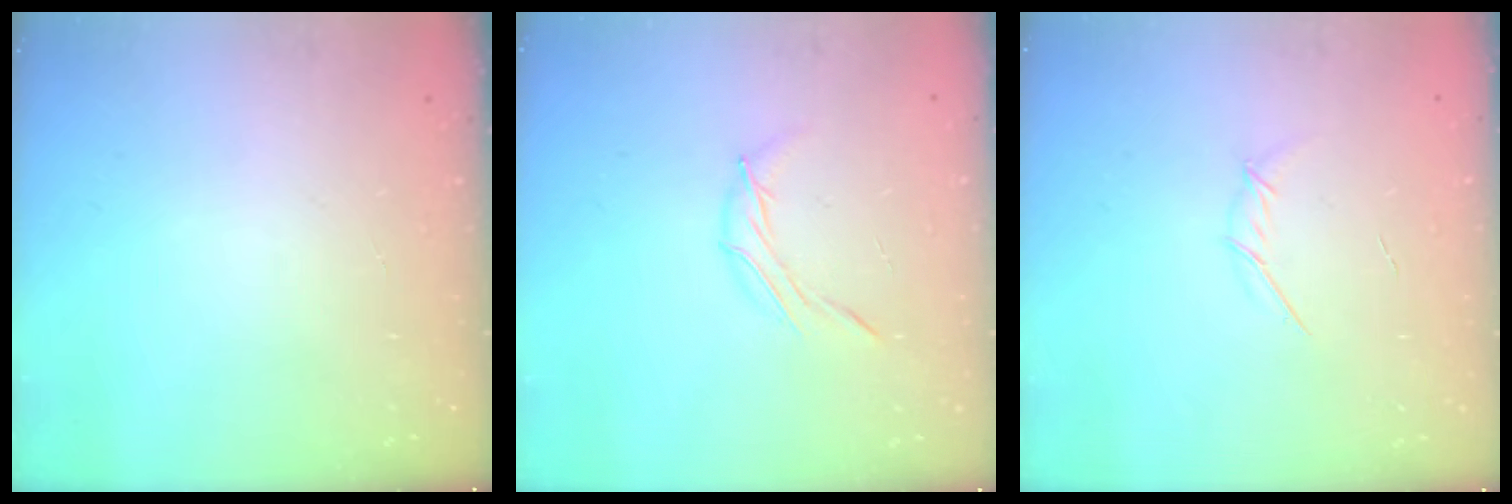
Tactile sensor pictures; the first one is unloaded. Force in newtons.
{"total": 5.7, "press": 5.6, "slide": 0.9}
{"total": 3.6, "press": 3.5, "slide": 0.9}